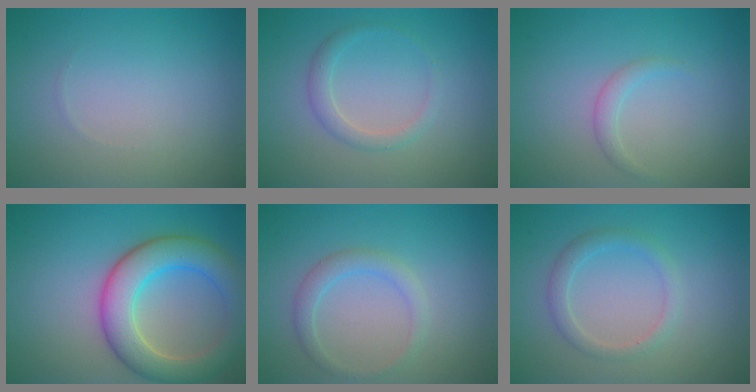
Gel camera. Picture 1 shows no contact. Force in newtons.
{"total": 1.6, "press": 1.6, "slide": 0.1}
{"total": 1.1, "press": 1.1, "slide": 0.1}
{"total": 7.0, "press": 7.0, "slide": 0.5}
{"total": 1.9, "press": 1.9, "slide": 0.1}
{"total": 1.9, "press": 1.9, "slide": 0.0}